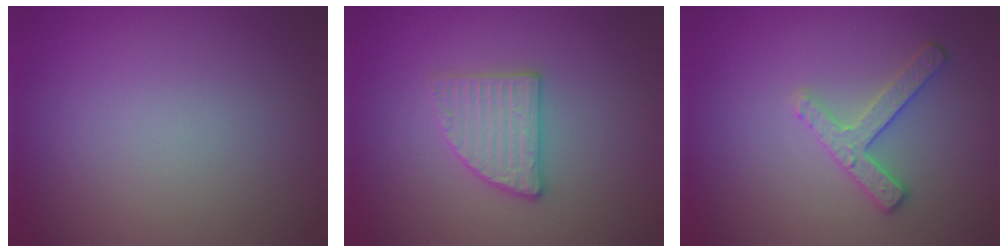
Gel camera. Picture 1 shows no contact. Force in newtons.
{"total": 2.8, "press": 2.7, "slide": 0.5}
{"total": 2.5, "press": 2.4, "slide": 0.8}